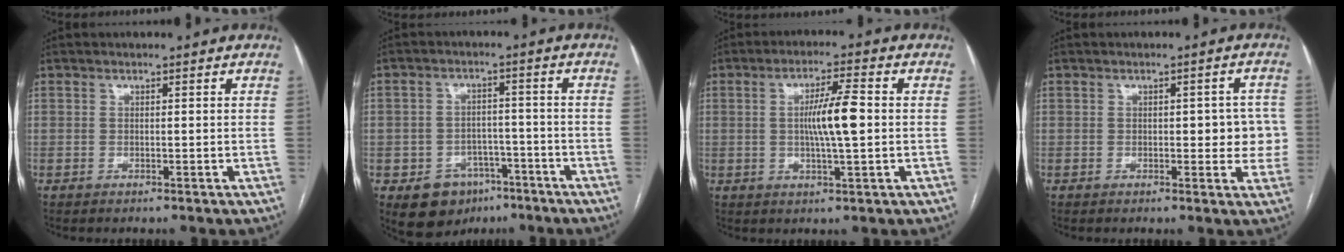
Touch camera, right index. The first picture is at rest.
{"total": 7.8, "force": [-4.2, 6.0, 2.6], "torque": [-0.039, 0.016, -0.055]}
{"total": 7.3, "force": [0.1, 0.5, 7.3], "torque": [-0.131, 0.003, -0.001]}
{"total": 5.5, "force": [-0.1, 2.7, 4.8], "torque": [-0.042, 0.018, 0.001]}